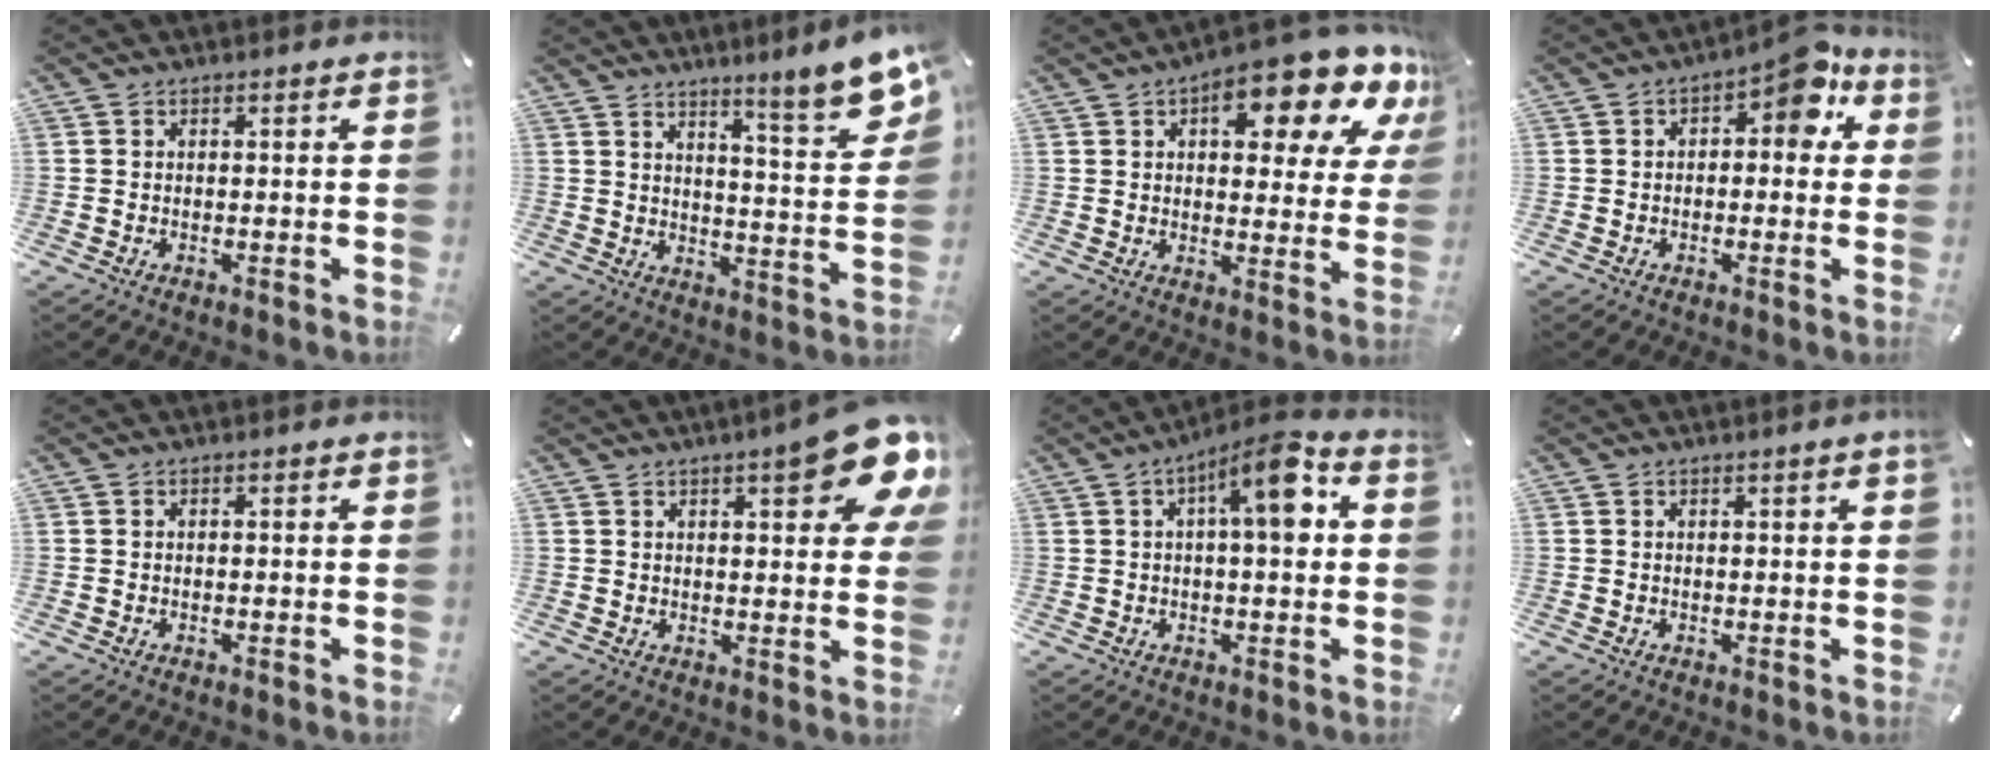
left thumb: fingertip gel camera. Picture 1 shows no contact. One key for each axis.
{"total": 10.5, "fx": 8.3, "fy": 0.7, "fz": 6.3, "tx": -0.097, "ty": -0.073, "tz": 0.135}
{"total": 17.6, "fx": 9.9, "fy": 7.5, "fz": 12.4, "tx": -0.152, "ty": -0.062, "tz": 0.157}
{"total": 7.8, "fx": 3.5, "fy": 3.8, "fz": 5.8, "tx": -0.074, "ty": -0.019, "tz": 0.051}
{"total": 0.0}
{"total": 14.7, "fx": 7.3, "fy": 3.9, "fz": 12.1, "tx": -0.161, "ty": -0.039, "tz": 0.115}
{"total": 11.2, "fx": 2.7, "fy": 3.0, "fz": 10.4, "tx": -0.157, "ty": -0.003, "tz": 0.035}
{"total": 1.2, "fx": 0.5, "fy": -0.1, "fz": 1.1, "tx": -0.020, "ty": -0.002, "tz": 0.008}